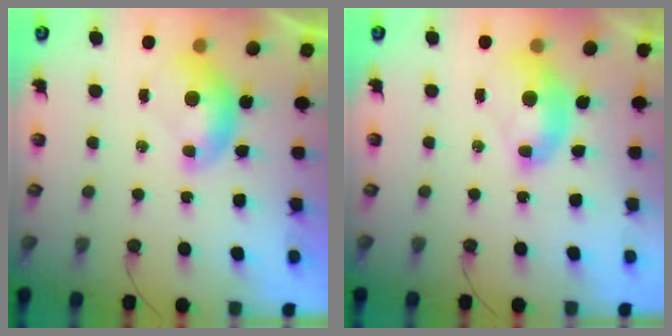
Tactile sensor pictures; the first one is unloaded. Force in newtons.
{"total": 2.6, "press": 2.6, "slide": 0.5}